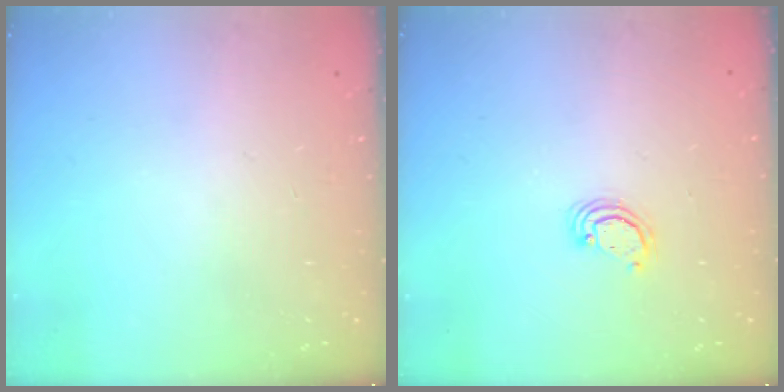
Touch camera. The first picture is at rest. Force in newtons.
{"total": 2.3, "press": 2.3, "slide": 0.3}